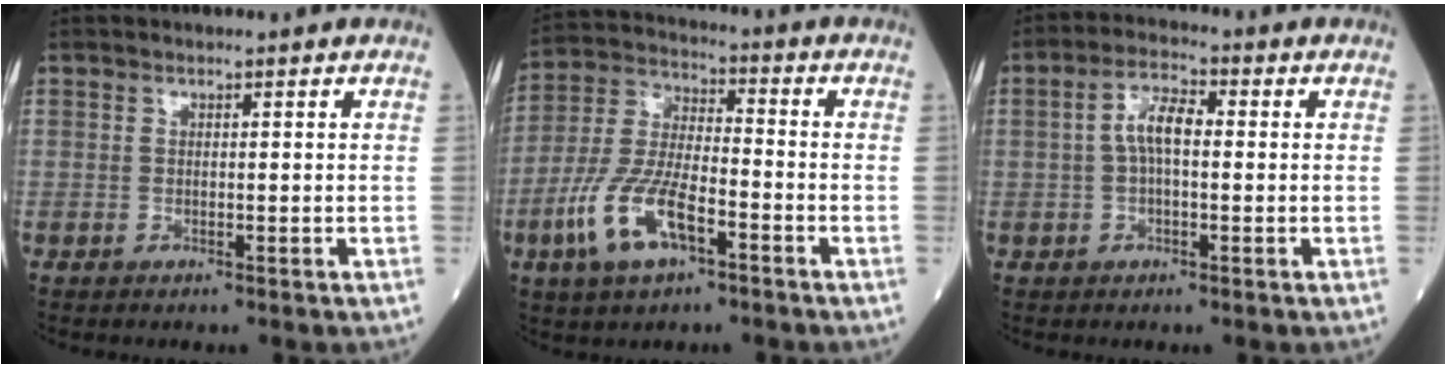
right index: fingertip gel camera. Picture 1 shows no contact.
{"total": 12.2, "force": [-5.5, 4.3, 10.0], "torque": [-0.222, 0.000, -0.103]}
{"total": 5.3, "force": [0.3, 1.9, 4.9], "torque": [-0.102, 0.016, 0.003]}